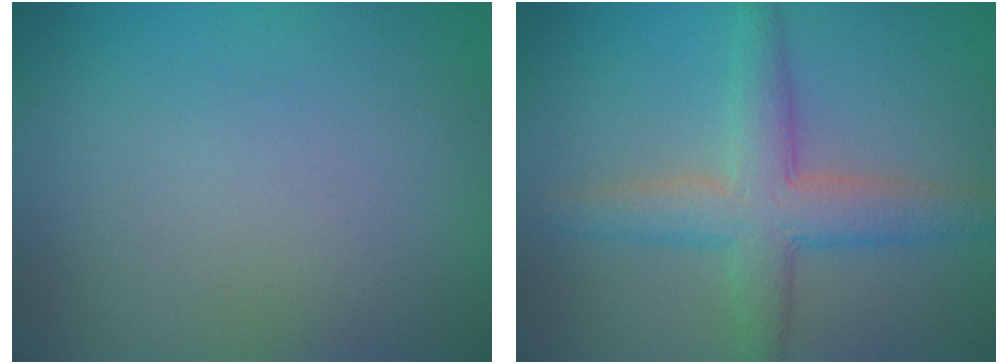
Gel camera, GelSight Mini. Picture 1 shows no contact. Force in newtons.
{"total": 4.8, "press": 4.8, "slide": 0.2}